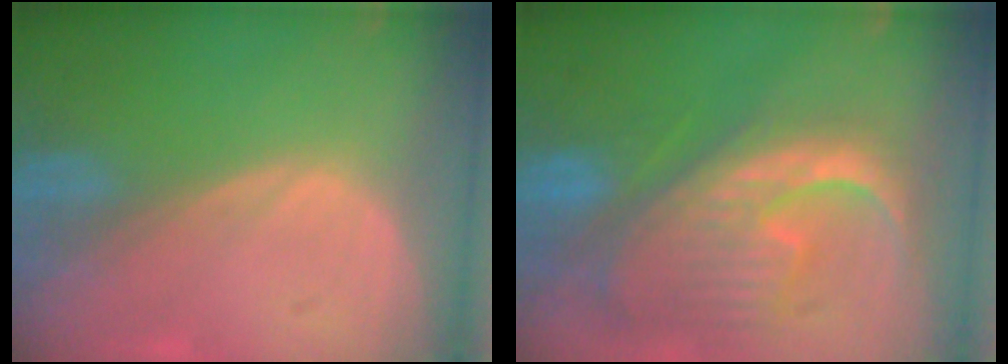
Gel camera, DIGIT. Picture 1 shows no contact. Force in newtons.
{"total": 13.0, "press": 11.1, "slide": 6.7}